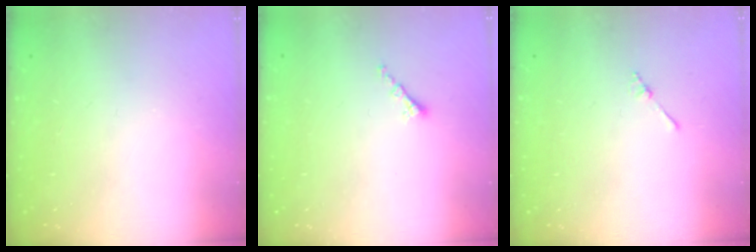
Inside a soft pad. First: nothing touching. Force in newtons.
{"total": 1.3, "press": 1.2, "slide": 0.5}
{"total": 2.0, "press": 2.0, "slide": 0.3}